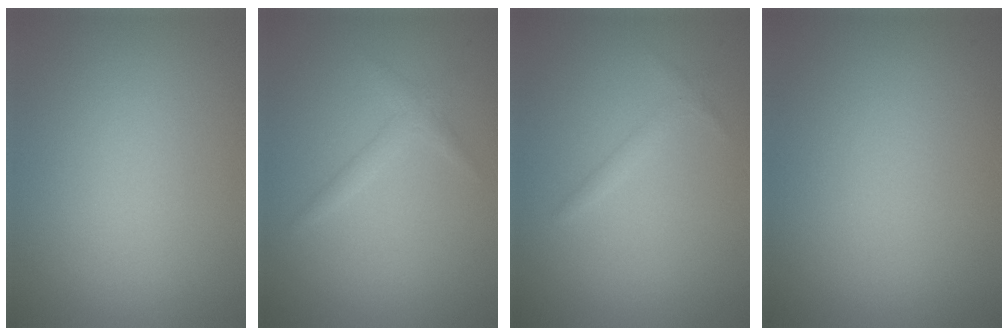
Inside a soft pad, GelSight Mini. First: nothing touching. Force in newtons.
{"total": 1.4, "press": 1.4, "slide": 0.1}
{"total": 0.9, "press": 0.9, "slide": 0.1}
{"total": 0.0}